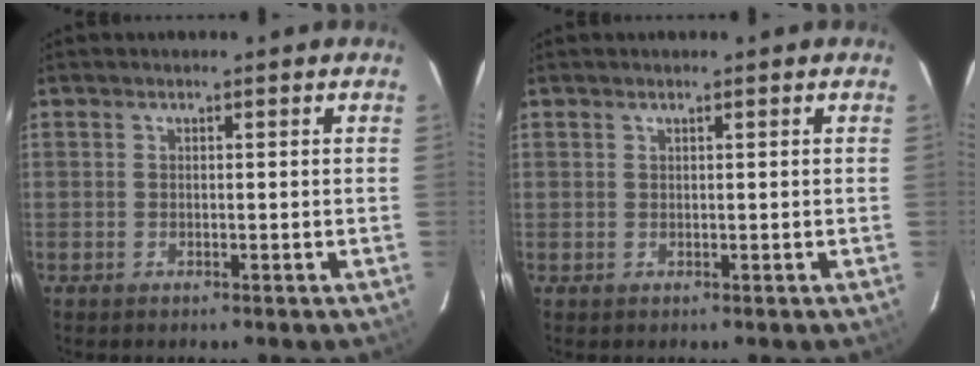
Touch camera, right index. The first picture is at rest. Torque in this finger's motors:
{"motor_torque": [-0.31, 0.18, -0.62, -0.20]}